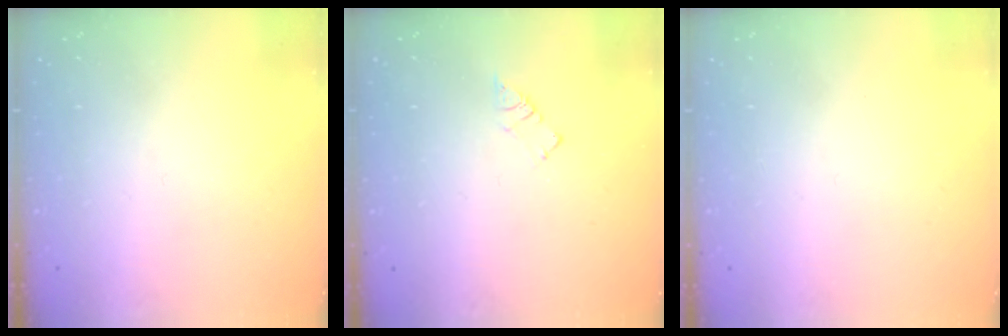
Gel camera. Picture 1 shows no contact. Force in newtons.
{"total": 2.6, "press": 2.6, "slide": 0.3}
{"total": 1.8, "press": 1.7, "slide": 0.1}